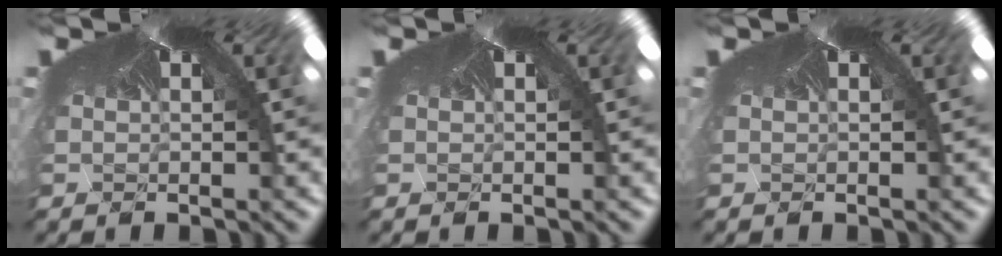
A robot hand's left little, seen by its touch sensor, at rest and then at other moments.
{"total": 0.0}
{"total": 0.0}